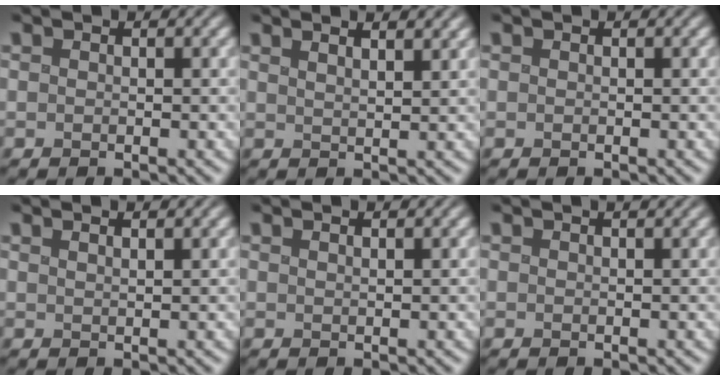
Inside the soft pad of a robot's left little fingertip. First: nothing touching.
{"total": 4.0, "force": [2.8, 1.3, 2.5], "torque": [0.000, 0.022, 0.010]}
{"total": 0.0}
{"total": 1.2, "force": [0.9, 0.1, 0.7], "torque": [-0.004, 0.004, 0.009]}
{"total": 0.6, "force": [0.5, -0.1, 0.2], "torque": [-0.005, 0.001, 0.009]}
{"total": 0.9, "force": [0.8, 0.1, 0.4], "torque": [-0.005, -0.003, 0.011]}